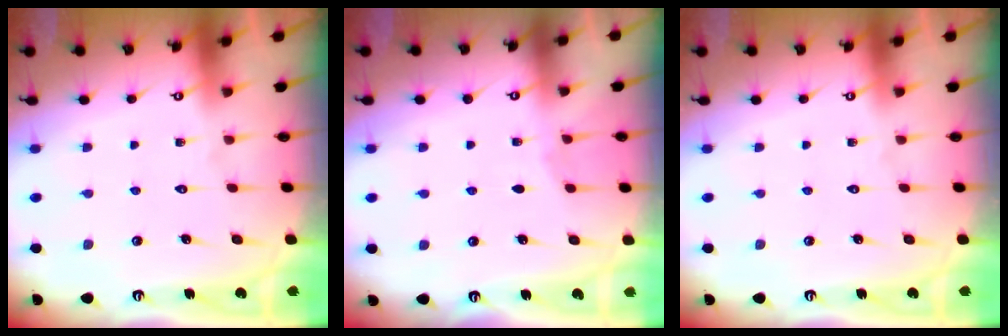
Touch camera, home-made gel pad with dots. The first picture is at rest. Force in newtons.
{"total": 2.5, "press": 2.5, "slide": 0.4}
{"total": 0.0}